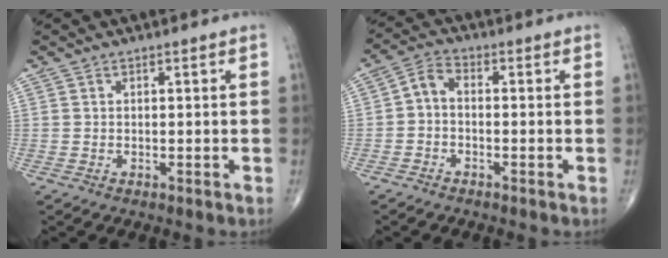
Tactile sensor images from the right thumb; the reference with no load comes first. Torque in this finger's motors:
{"motor_torque": [-0.05, -0.06, 0.04, -0.12, 0.06]}